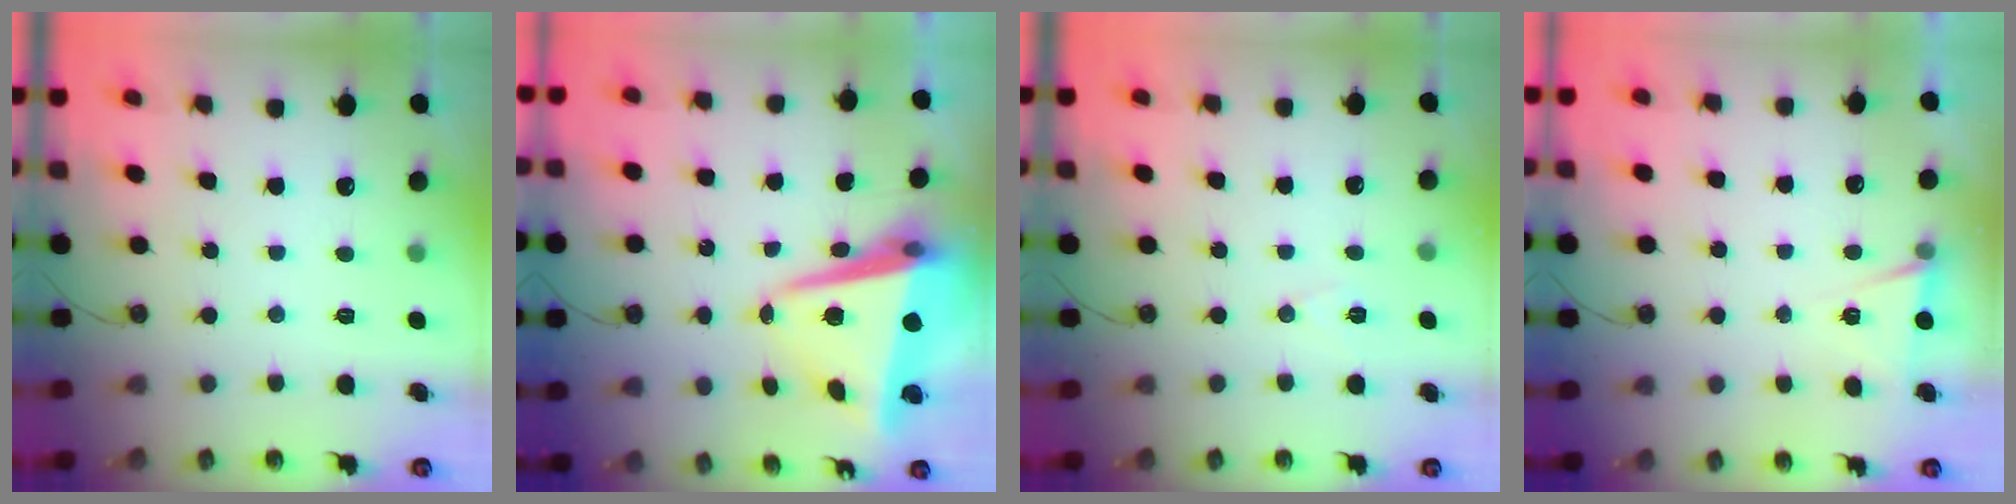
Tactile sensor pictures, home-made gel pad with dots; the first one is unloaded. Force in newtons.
{"total": 11.0, "press": 10.7, "slide": 2.5}
{"total": 6.3, "press": 4.4, "slide": 4.5}
{"total": 5.5, "press": 3.2, "slide": 4.5}